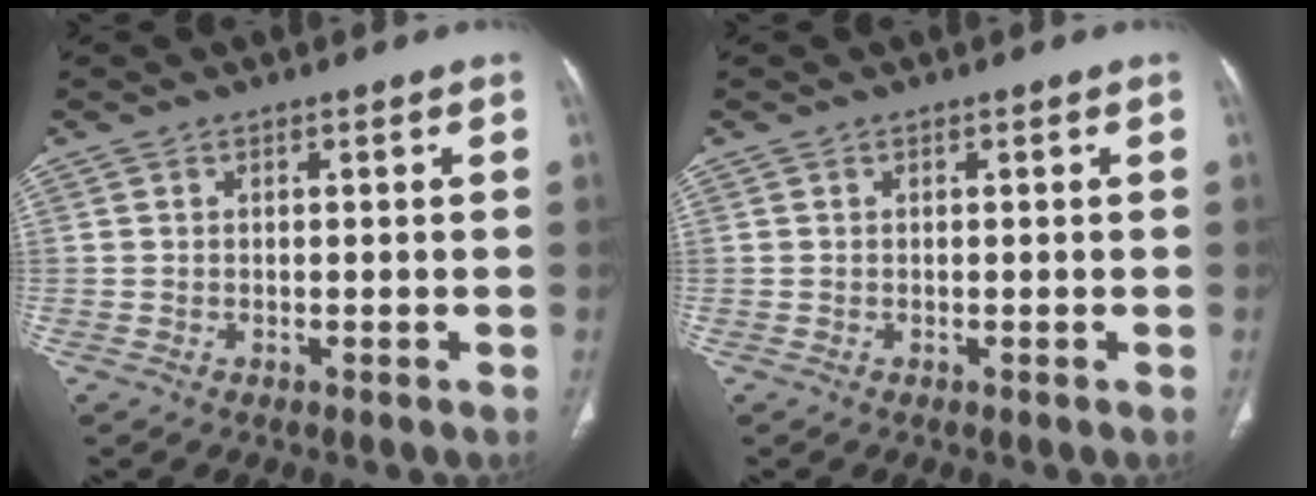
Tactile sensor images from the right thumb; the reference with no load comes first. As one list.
[{"total": 0.0}]